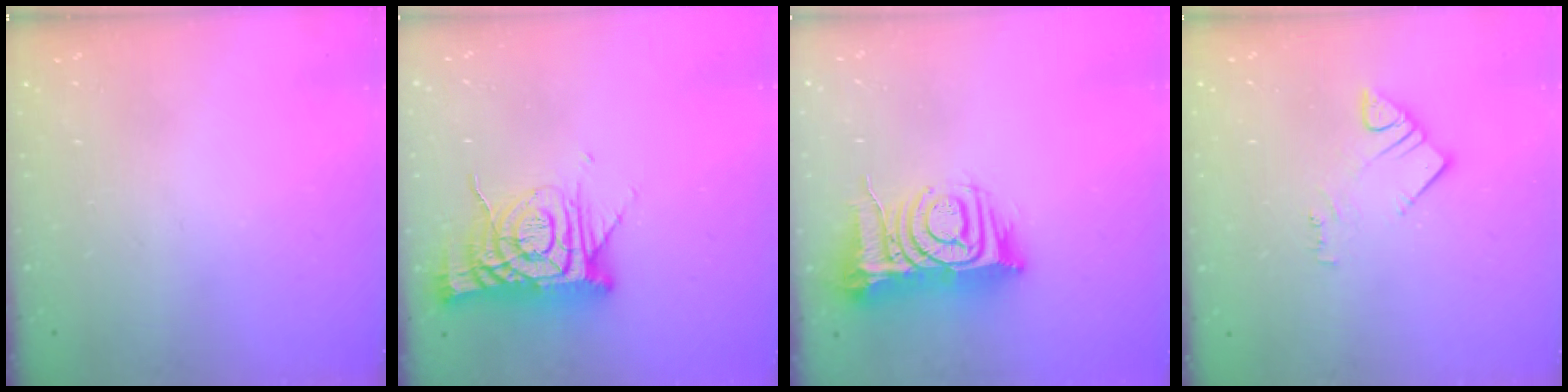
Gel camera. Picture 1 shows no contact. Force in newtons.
{"total": 12.7, "press": 12.7, "slide": 1.2}
{"total": 12.8, "press": 12.7, "slide": 1.6}
{"total": 3.7, "press": 3.7, "slide": 0.3}